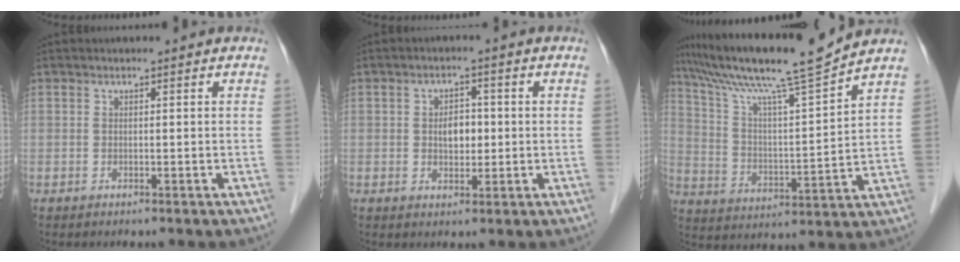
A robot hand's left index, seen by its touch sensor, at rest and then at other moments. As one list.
[{"total": 3.6, "force": [0.1, 2.3, 2.8], "torque": [-0.044, 0.008, 0.004]}, {"total": 16.0, "force": [13.6, -1.3, 8.2], "torque": [-0.151, 0.000, 0.229]}]